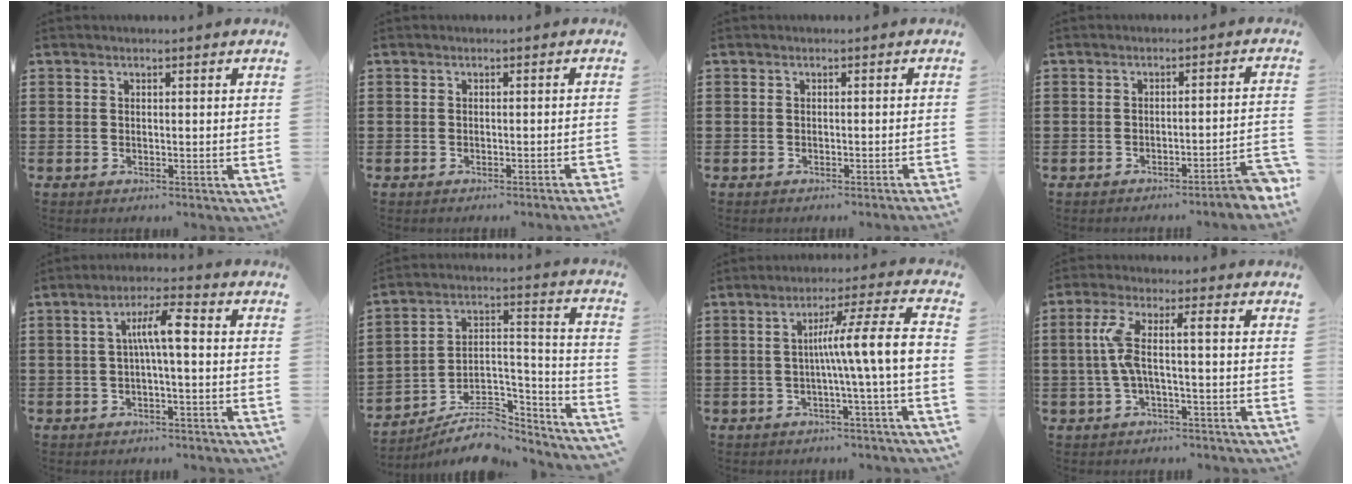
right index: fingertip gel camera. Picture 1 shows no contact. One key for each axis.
{"total": 1.0, "fx": -0.8, "fy": -0.3, "fz": 0.6, "tx": -0.010, "ty": -0.003, "tz": -0.016}
{"total": 0.9, "fx": -0.7, "fy": -0.3, "fz": 0.5, "tx": -0.009, "ty": -0.003, "tz": -0.013}
{"total": 3.3, "fx": -2.8, "fy": -0.5, "fz": 1.7, "tx": -0.031, "ty": -0.014, "tz": -0.057}
{"total": 5.8, "fx": 0.0, "fy": 1.0, "fz": 5.7, "tx": -0.108, "ty": 0.011, "tz": -0.006}
{"total": 7.6, "fx": -5.2, "fy": 4.1, "fz": 3.6, "tx": -0.060, "ty": 0.004, "tz": -0.096}
{"total": 9.6, "fx": -0.9, "fy": -0.7, "fz": 9.6, "tx": -0.164, "ty": -0.006, "tz": -0.025}
{"total": 6.1, "fx": -0.7, "fy": 0.7, "fz": 6.0, "tx": -0.139, "ty": -0.008, "tz": -0.026}